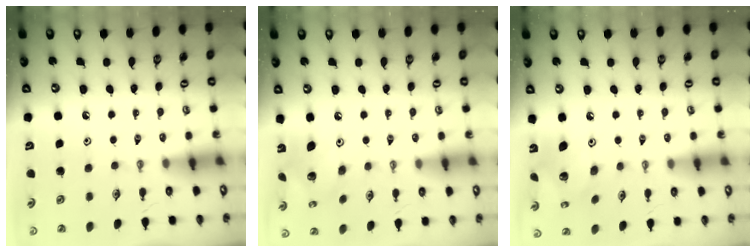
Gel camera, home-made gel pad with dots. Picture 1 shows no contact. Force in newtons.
{"total": 9.1, "press": 9.1, "slide": 0.6}
{"total": 9.6, "press": 9.6, "slide": 0.3}